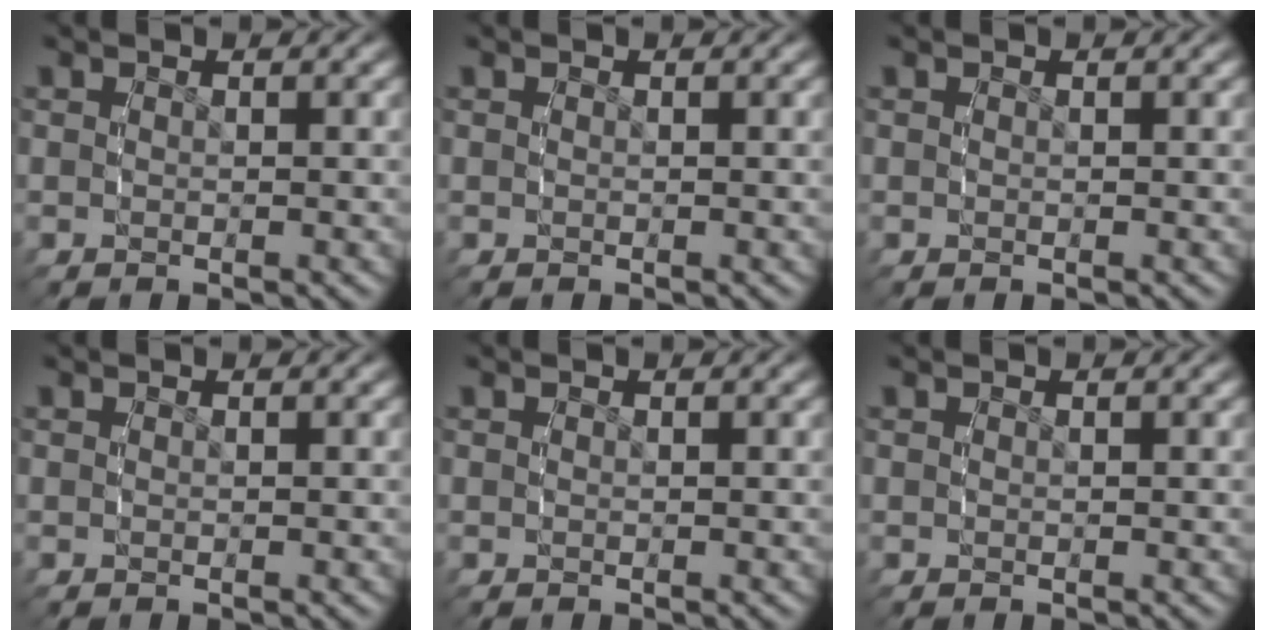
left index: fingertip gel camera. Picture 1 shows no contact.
{"total": 0.0}
{"total": 0.0}
{"total": 0.0}
{"total": 0.0}
{"total": 0.0}